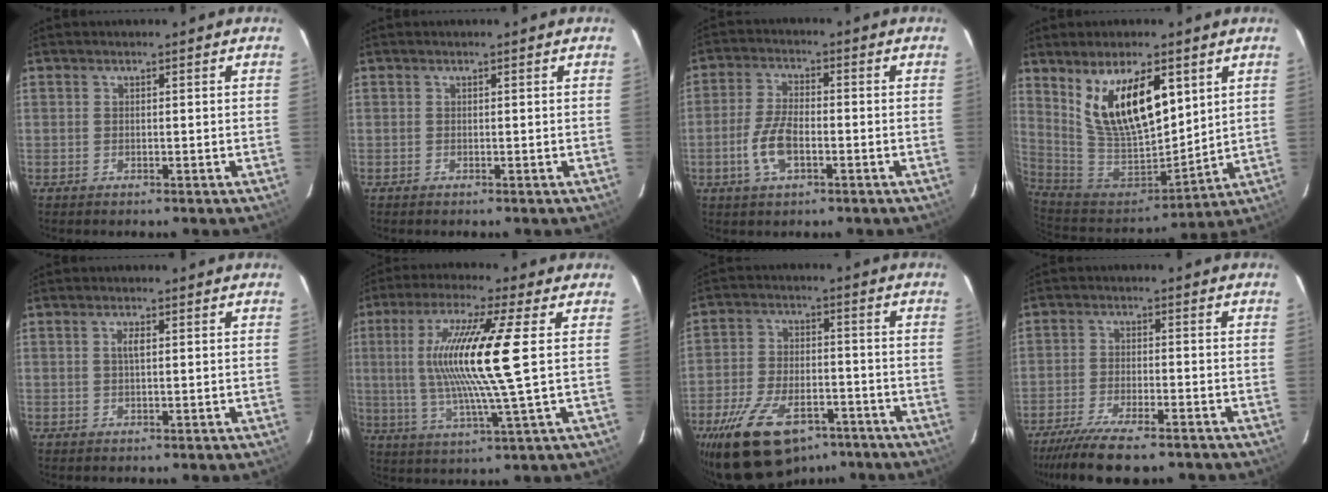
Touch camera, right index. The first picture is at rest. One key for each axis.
{"total": 0.0}
{"total": 7.1, "fx": -2.5, "fy": 3.0, "fz": 5.9, "tx": -0.128, "ty": 0.002, "tz": -0.048}
{"total": 17.9, "fx": 7.5, "fy": 7.8, "fz": 14.3, "tx": -0.257, "ty": -0.010, "tz": 0.157}
{"total": 1.6, "fx": 0.3, "fy": 0.5, "fz": 1.5, "tx": -0.028, "ty": 0.003, "tz": 0.005}
{"total": 15.6, "fx": 2.1, "fy": -0.2, "fz": 15.4, "tx": -0.288, "ty": -0.002, "tz": 0.041}
{"total": 18.6, "fx": -12.3, "fy": 9.3, "fz": 10.5, "tx": -0.219, "ty": -0.020, "tz": -0.198}
{"total": 12.7, "fx": -10.3, "fy": 2.9, "fz": 6.9, "tx": -0.156, "ty": -0.034, "tz": -0.174}